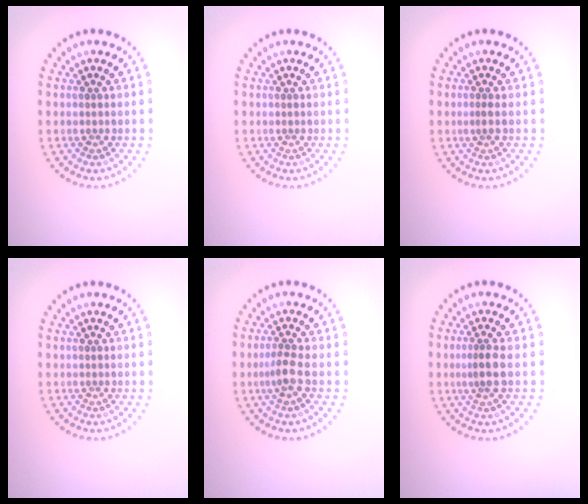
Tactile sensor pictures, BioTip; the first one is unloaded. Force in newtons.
{"total": 0.0}
{"total": 0.6, "press": 0.4, "slide": 0.5}
{"total": 0.0}
{"total": 1.7, "press": 1.4, "slide": 0.9}
{"total": 1.8, "press": 1.3, "slide": 1.2}